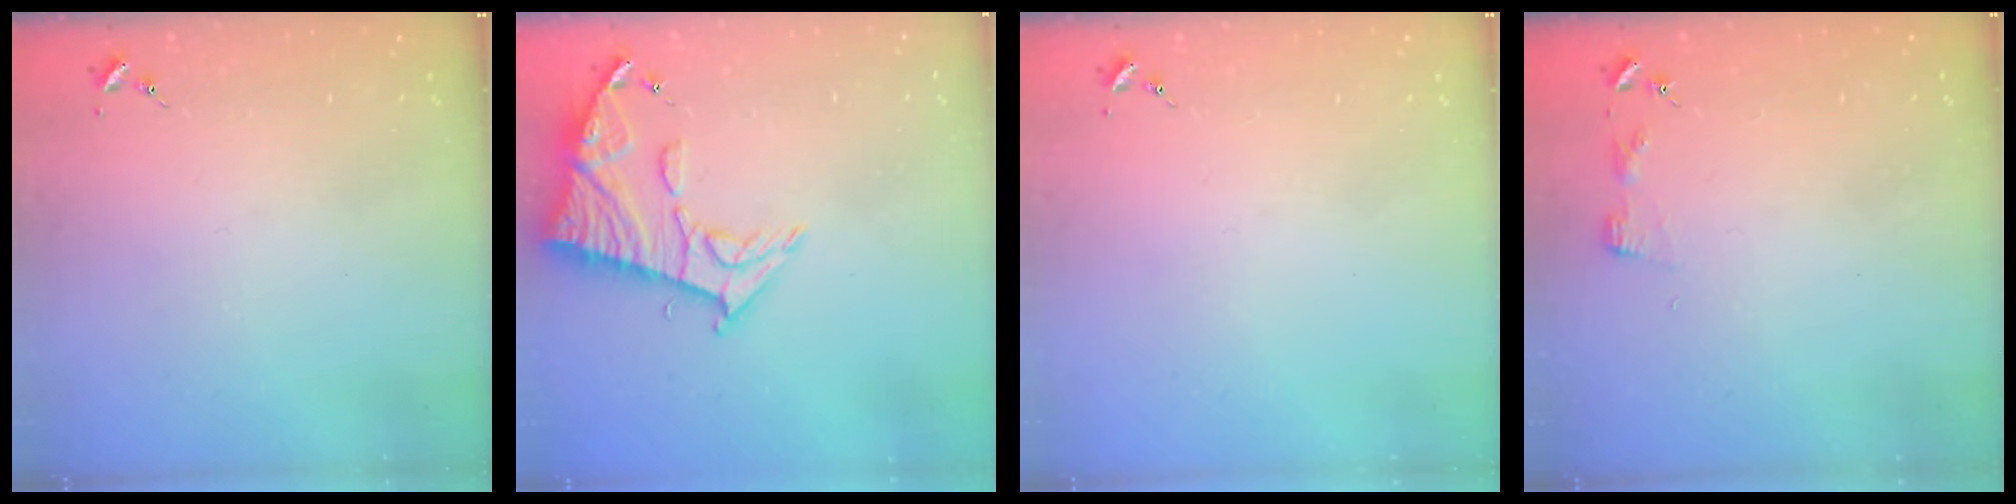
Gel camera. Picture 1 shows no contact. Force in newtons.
{"total": 13.0, "press": 12.9, "slide": 1.4}
{"total": 0.0}
{"total": 2.9, "press": 2.9, "slide": 0.3}